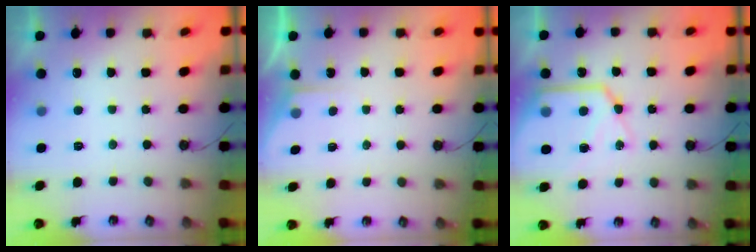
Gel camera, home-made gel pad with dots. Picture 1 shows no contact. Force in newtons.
{"total": 3.5, "press": 3.5, "slide": 0.5}
{"total": 15.0, "press": 14.9, "slide": 1.3}